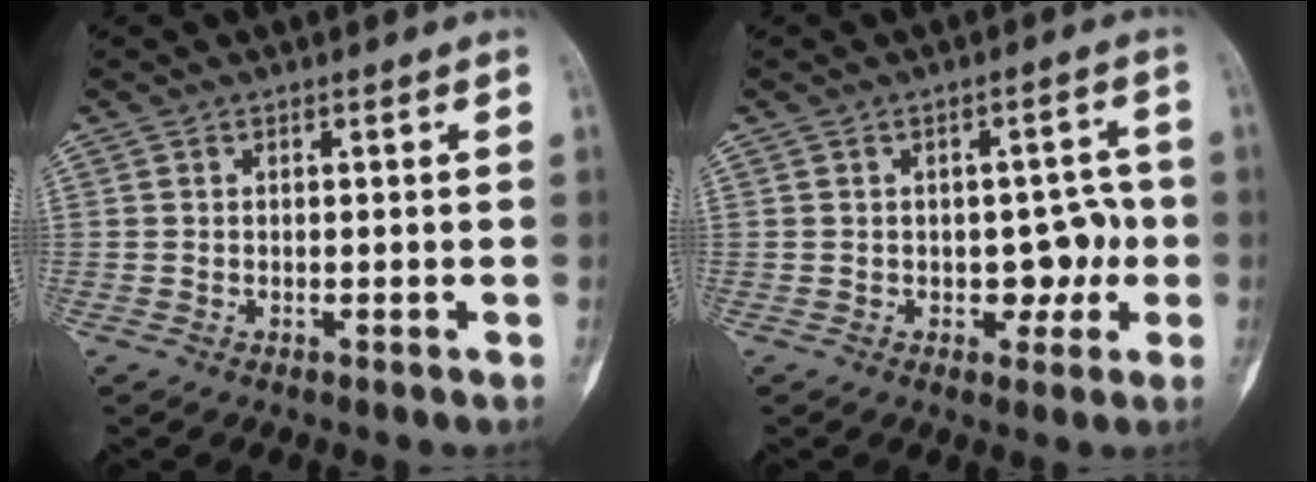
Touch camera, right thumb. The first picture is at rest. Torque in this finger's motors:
{"motor_torque": [0.08, 0.08, 0.11, 0.00, -0.01]}